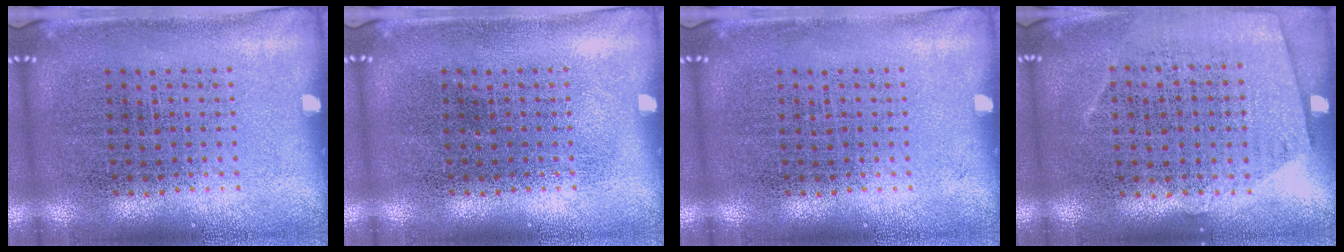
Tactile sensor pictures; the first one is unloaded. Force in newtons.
{"total": 0.0}
{"total": 0.0}
{"total": 0.6, "press": 0.2, "slide": 0.6}